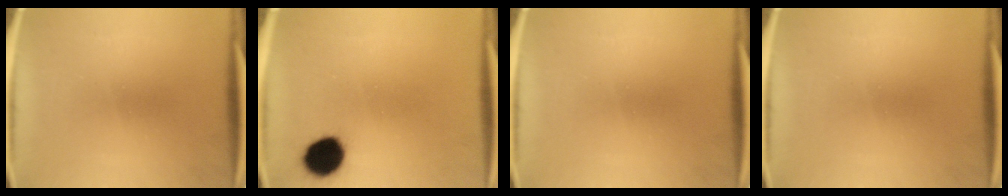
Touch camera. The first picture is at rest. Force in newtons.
{"total": 9.3}
{"total": 0.0}
{"total": 0.0}